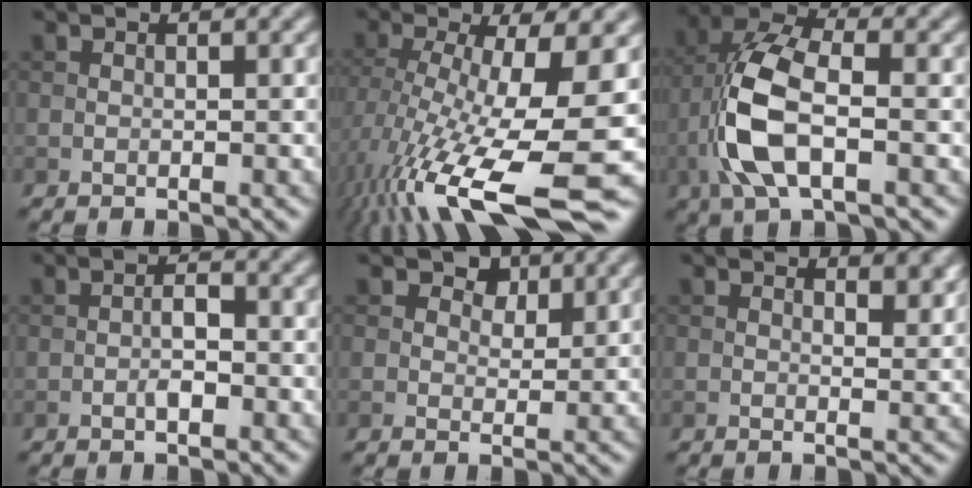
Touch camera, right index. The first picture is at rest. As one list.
[{"total": 15.9, "force": [-5.8, 4.3, 14.2], "torque": [-0.273, -0.014, -0.094]}, {"total": 8.1, "force": [-1.9, 3.8, 7.0], "torque": [-0.160, 0.011, -0.039]}, {"total": 1.9, "force": [-0.7, 0.6, 1.7], "torque": [-0.029, 0.004, -0.016]}, {"total": 3.0, "force": [1.8, 1.9, 1.5], "torque": [-0.022, -0.009, 0.023]}, {"total": 2.4, "force": [1.3, 1.1, 1.7], "torque": [-0.023, -0.004, 0.021]}]